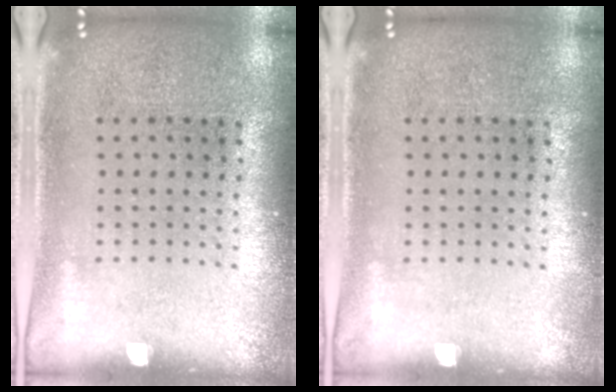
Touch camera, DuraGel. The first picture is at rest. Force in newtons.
{"total": 0.0}